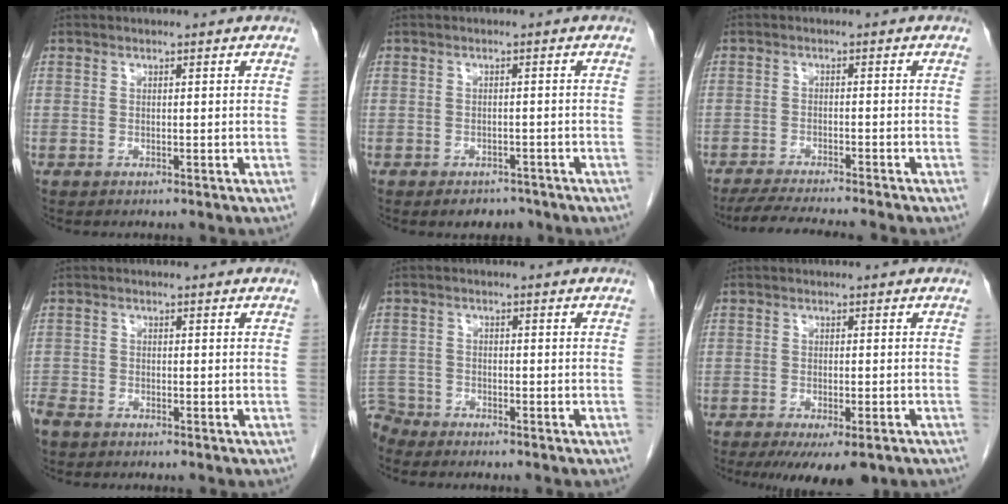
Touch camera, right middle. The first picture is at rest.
{"total": 3.1, "force": [-2.4, 1.7, 0.8], "torque": [-0.005, 0.004, -0.028]}
{"total": 8.1, "force": [-7.3, -0.5, 3.5], "torque": [-0.048, -0.017, -0.117]}
{"total": 3.5, "force": [-2.9, 1.4, 1.3], "torque": [-0.032, -0.005, -0.057]}
{"total": 4.3, "force": [-4.1, 1.1, -0.5], "torque": [0.013, -0.009, -0.081]}
{"total": 8.1, "force": [-5.5, 2.5, 5.4], "torque": [-0.068, -0.013, -0.080]}